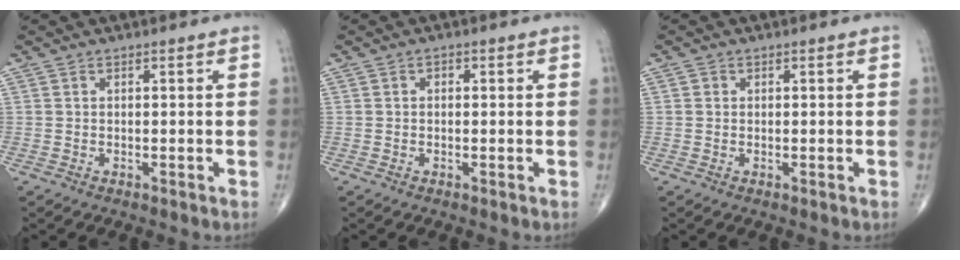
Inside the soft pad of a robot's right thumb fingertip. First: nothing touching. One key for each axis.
{"total": 0.8, "fx": 0.2, "fy": 0.6, "fz": 0.5, "tx": -0.001, "ty": 0.003, "tz": -0.001}
{"total": 0.6, "fx": 0.1, "fy": 0.6, "fz": 0.1, "tx": 0.001, "ty": 0.002, "tz": 0.001}